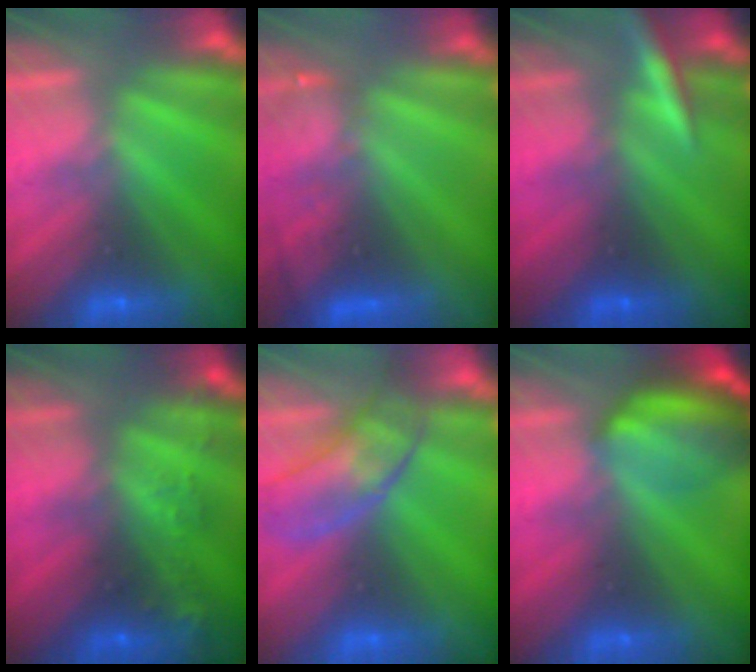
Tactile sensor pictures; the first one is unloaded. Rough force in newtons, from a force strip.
{"total": 2.9}
{"total": 2.9}
{"total": 6.1}
{"total": 2.9}
{"total": 7.5}